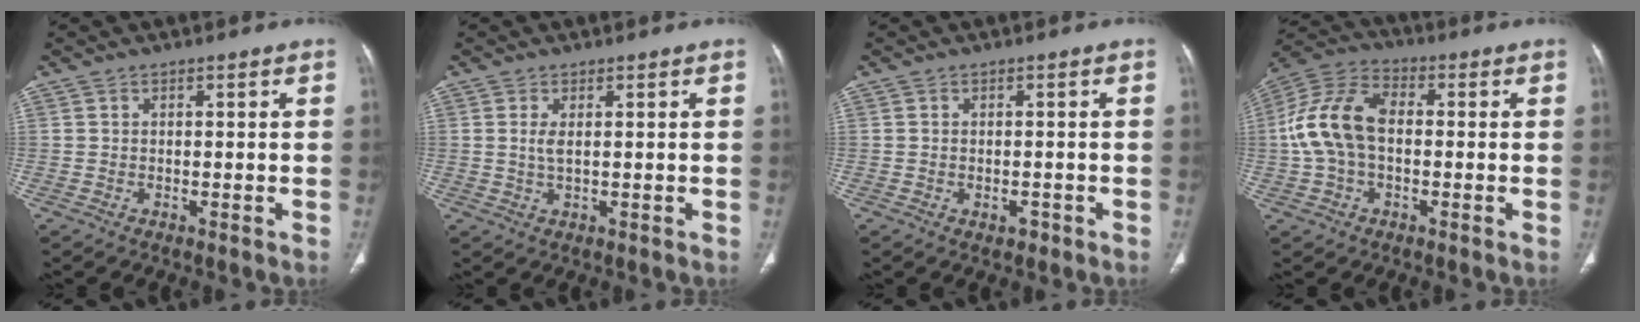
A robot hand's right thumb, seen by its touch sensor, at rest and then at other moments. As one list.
[{"total": 2.3, "force": [0.4, 0.9, 2.1], "torque": [-0.050, -0.003, 0.013]}, {"total": 1.7, "force": [-0.8, 1.1, 1.0], "torque": [-0.013, 0.007, -0.007]}, {"total": 13.0, "force": [-0.1, 8.3, 10.0], "torque": [-0.204, 0.036, -0.011]}]